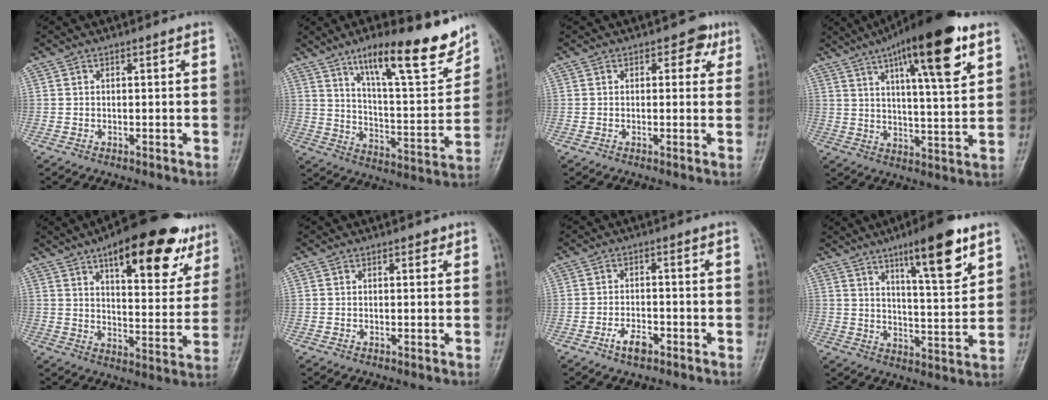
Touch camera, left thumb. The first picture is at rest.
{"total": 20.2, "force": [13.3, 5.0, 14.3], "torque": [-0.178, -0.068, 0.212]}
{"total": 3.3, "force": [1.4, 2.4, 1.9], "torque": [0.005, 0.000, 0.008]}
{"total": 19.7, "force": [10.3, 4.8, 16.2], "torque": [-0.229, -0.026, 0.157]}
{"total": 22.5, "force": [13.3, 8.6, 16.0], "torque": [-0.177, -0.035, 0.190]}
{"total": 1.3, "force": [0.8, 0.8, 0.7], "torque": [0.000, -0.002, 0.007]}
{"total": 3.8, "force": [-2.3, 1.8, 2.5], "torque": [-0.043, 0.014, -0.042]}
{"total": 13.9, "force": [8.2, 3.0, 10.8], "torque": [-0.147, -0.045, 0.128]}